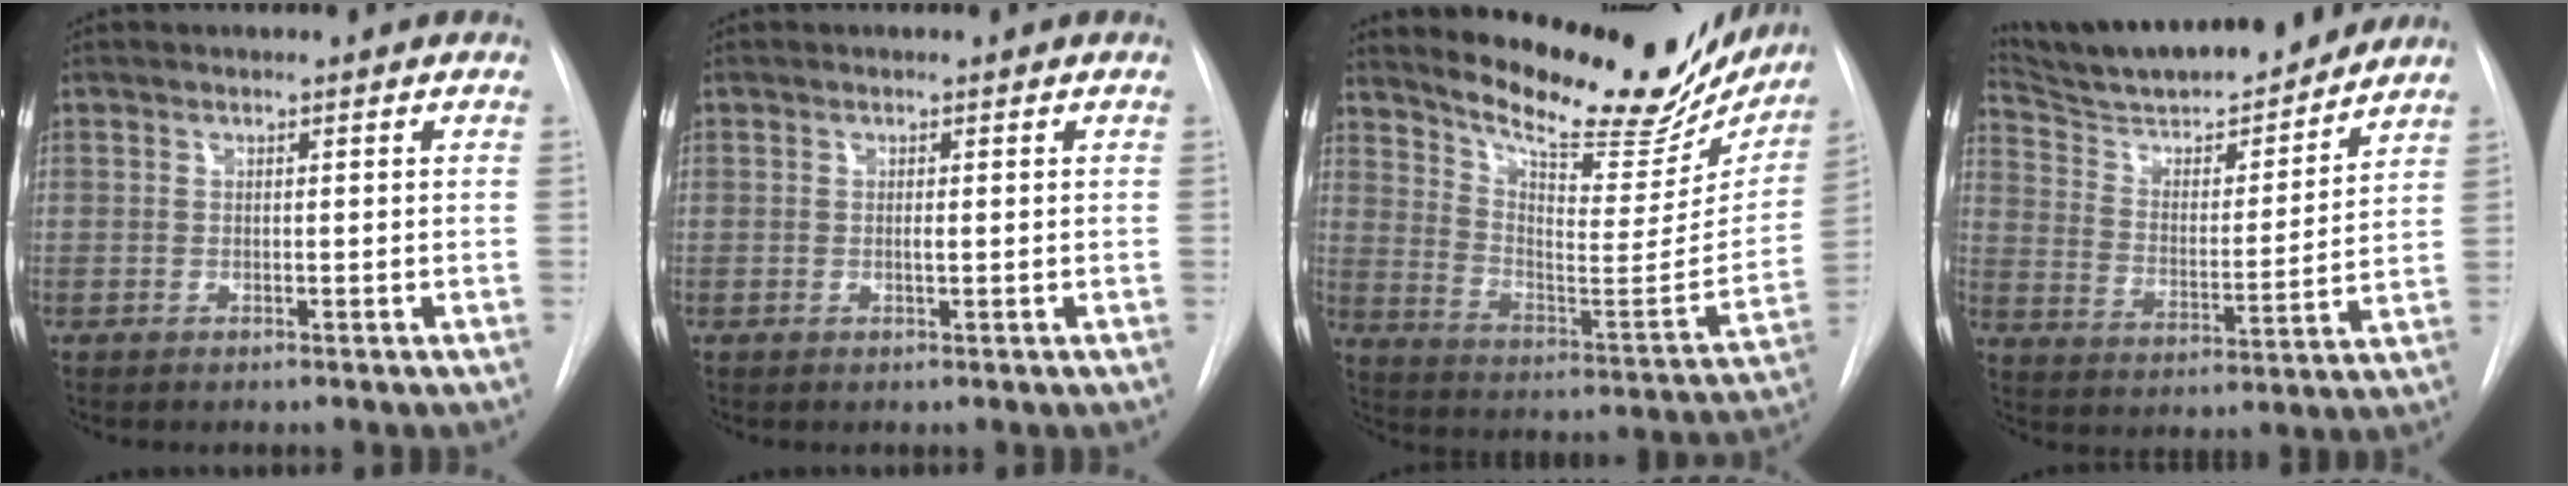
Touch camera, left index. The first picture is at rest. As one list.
[{"total": 0.5, "force": [-0.4, -0.1, 0.4], "torque": [-0.010, -0.007, -0.006]}, {"total": 23.6, "force": [20.2, 6.6, 10.2], "torque": [-0.152, -0.052, 0.275]}, {"total": 19.2, "force": [17.5, 2.9, 7.3], "torque": [-0.119, -0.009, 0.273]}]